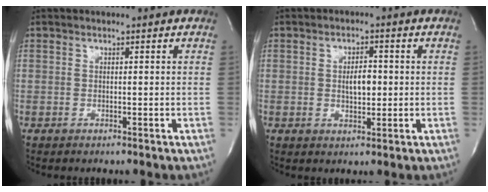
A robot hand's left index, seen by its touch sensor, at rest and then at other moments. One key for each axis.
{"total": 3.5, "fx": -0.3, "fy": 1.6, "fz": 3.1, "tx": -0.050, "ty": -0.009, "tz": -0.003}